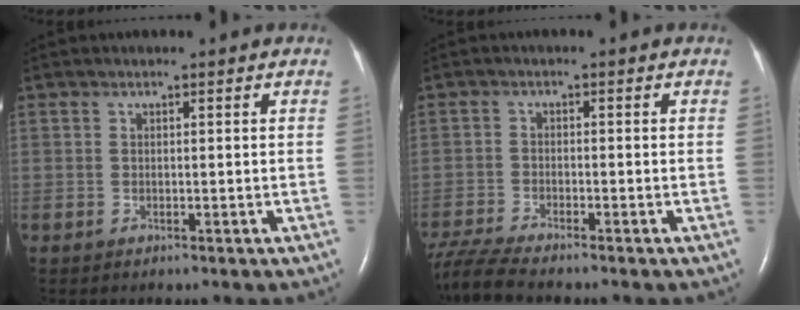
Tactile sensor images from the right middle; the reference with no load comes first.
{"total": 7.1, "force": [-6.5, -0.3, 2.9], "torque": [-0.065, -0.022, -0.120]}